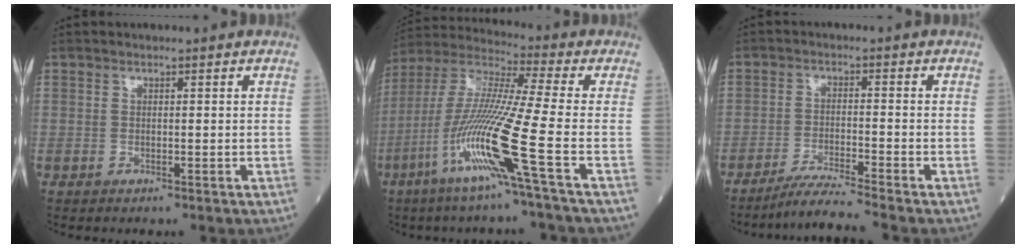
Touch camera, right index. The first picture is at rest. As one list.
[{"total": 15.4, "force": [-6.4, -1.8, 13.9], "torque": [-0.293, -0.022, -0.131]}, {"total": 5.8, "force": [-5.0, -2.0, 2.2], "torque": [-0.041, -0.025, -0.096]}]